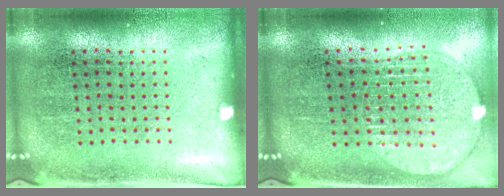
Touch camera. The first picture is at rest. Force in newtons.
{"total": 1.8, "press": 1.5, "slide": 1.0}